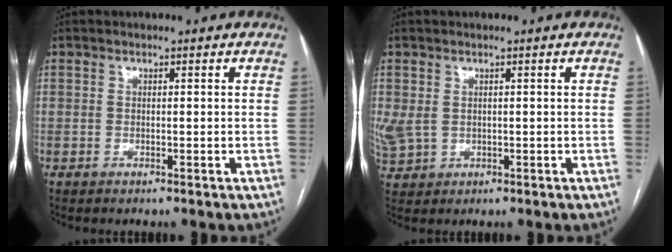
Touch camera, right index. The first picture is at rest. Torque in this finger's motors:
{"motor_torque": [0.52, 0.16, 0.24, 0.06]}